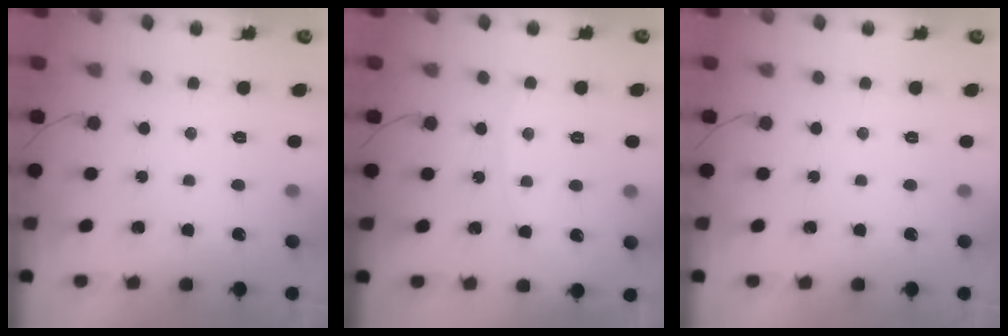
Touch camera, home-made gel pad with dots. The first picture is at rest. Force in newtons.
{"total": 5.7, "press": 5.7, "slide": 0.6}
{"total": 0.0}